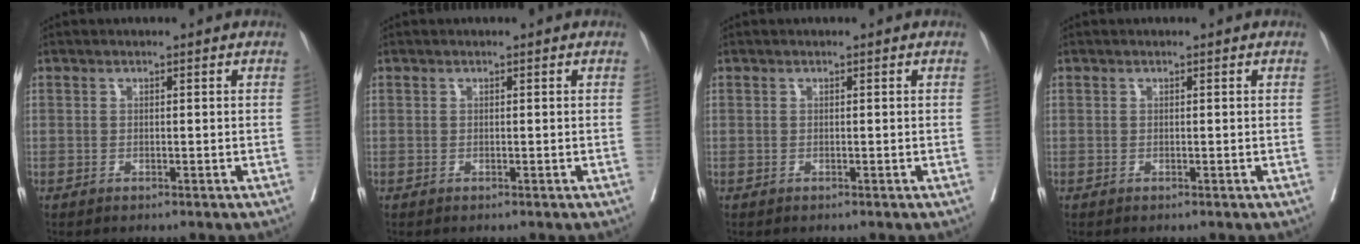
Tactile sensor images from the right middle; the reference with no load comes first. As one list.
[{"total": 0.0}, {"total": 0.0}, {"total": 0.0}]